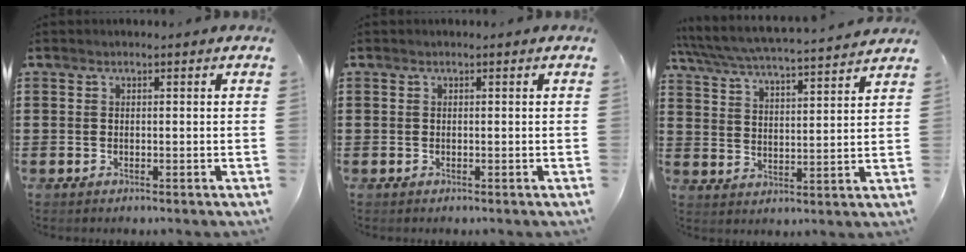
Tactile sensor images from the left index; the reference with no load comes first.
{"total": 0.0}
{"total": 4.9, "force": [4.6, -0.4, 1.5], "torque": [-0.050, -0.037, 0.072]}